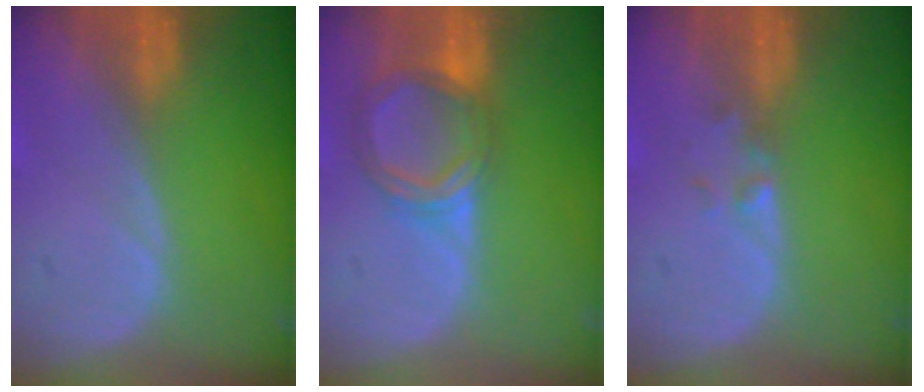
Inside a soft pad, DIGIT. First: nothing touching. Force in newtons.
{"total": 5.6, "press": 5.6, "slide": 0.4}
{"total": 1.4, "press": 1.2, "slide": 0.7}